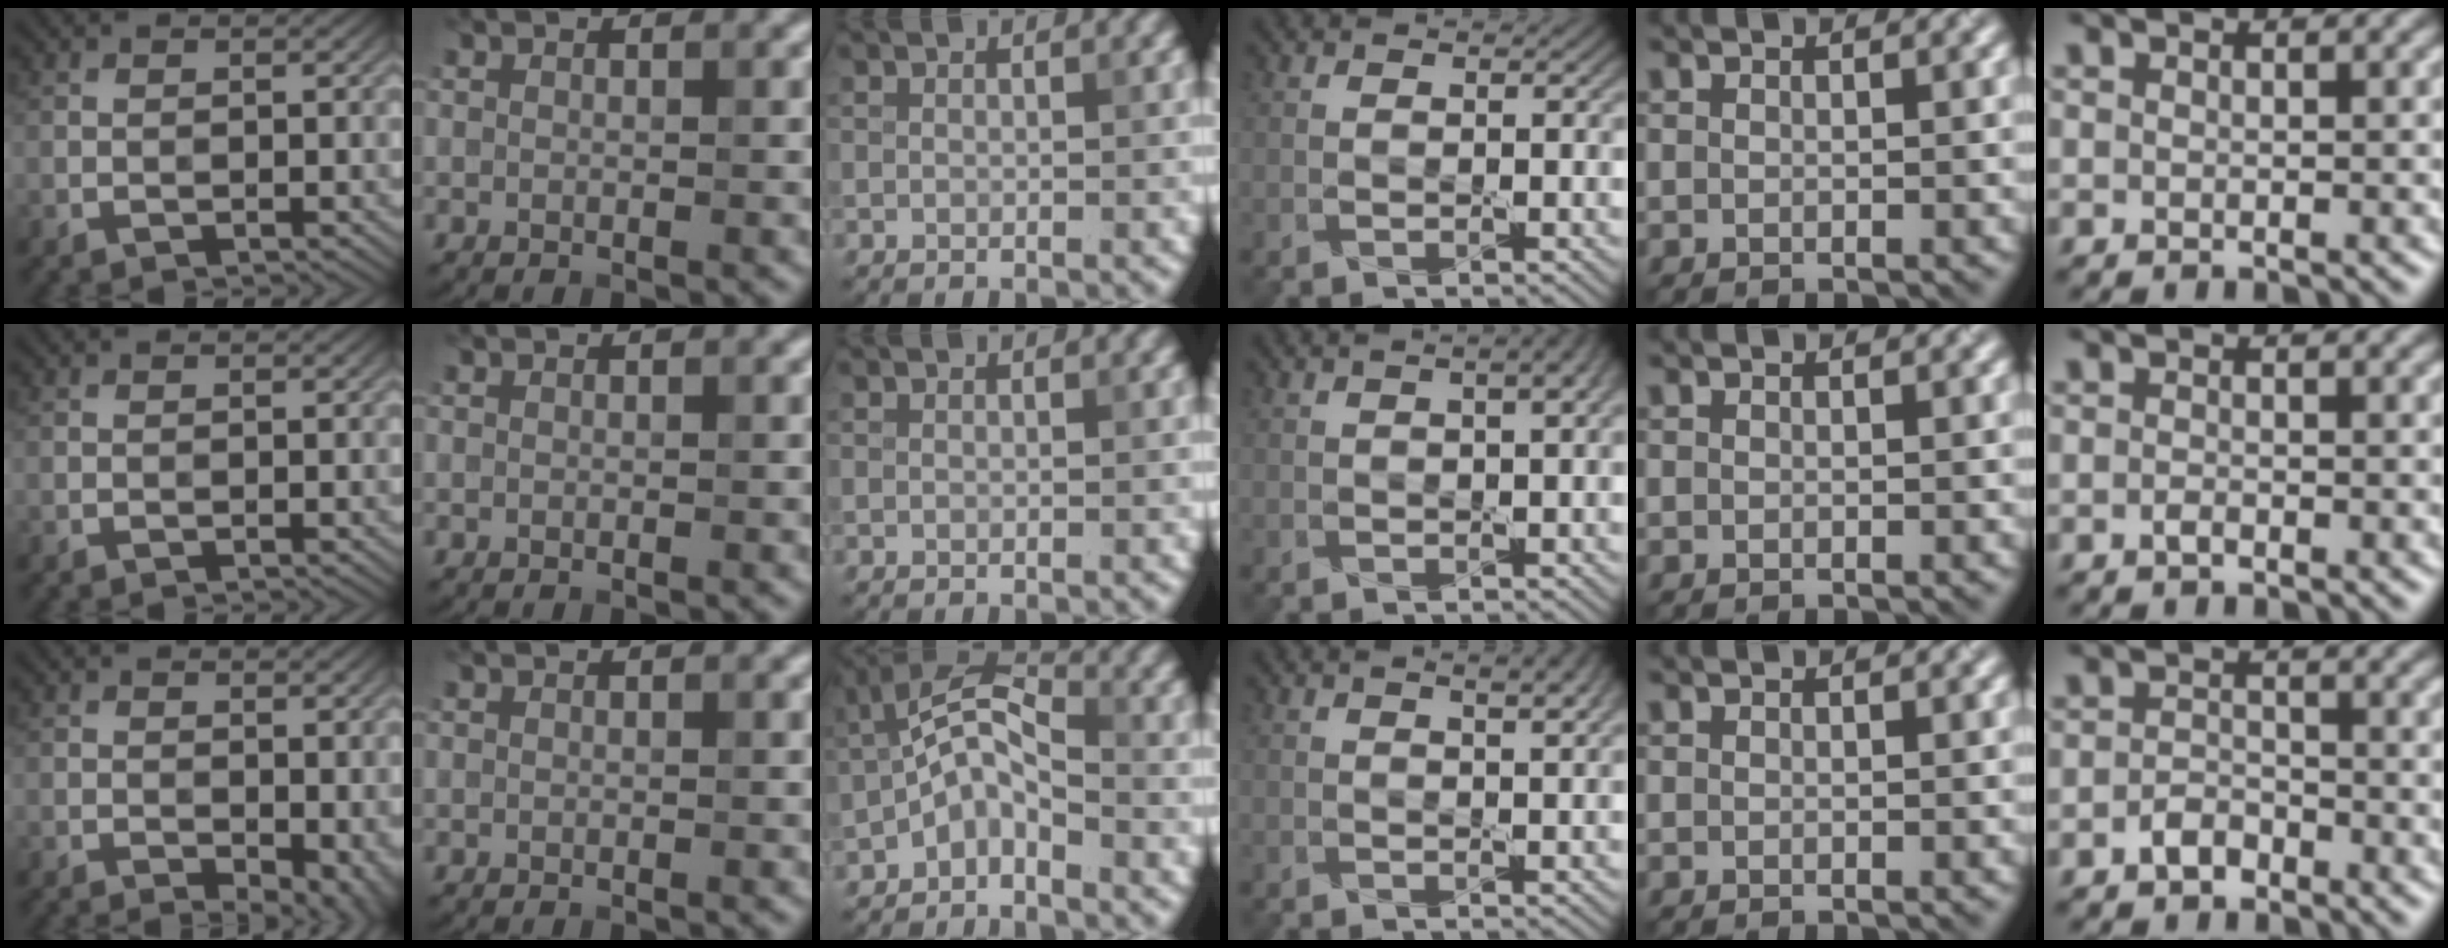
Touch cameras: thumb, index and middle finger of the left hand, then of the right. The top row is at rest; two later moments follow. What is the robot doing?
{"motion": "pour", "object": "sugar"}